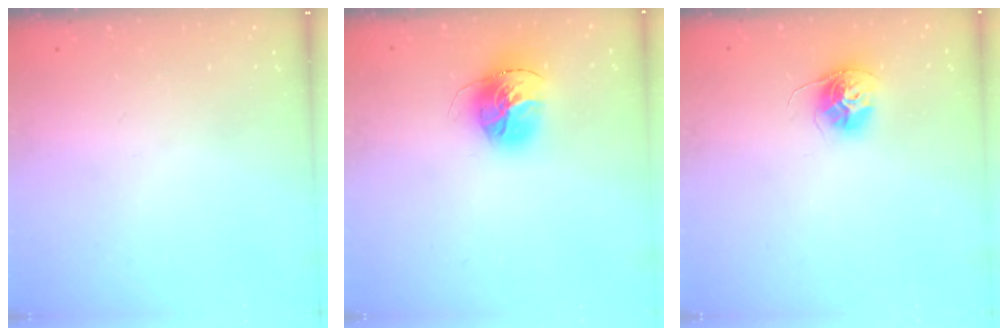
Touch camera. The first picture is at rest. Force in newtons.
{"total": 15.4, "press": 15.3, "slide": 1.7}
{"total": 11.3, "press": 11.2, "slide": 0.8}